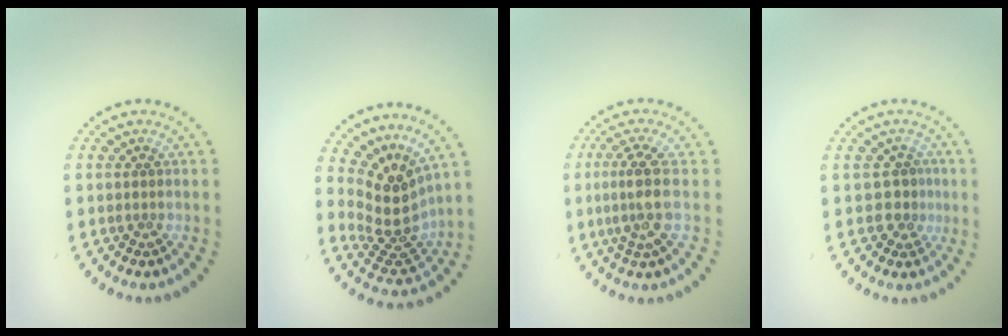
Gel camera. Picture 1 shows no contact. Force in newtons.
{"total": 4.1, "press": 2.7, "slide": 3.0}
{"total": 3.1, "press": 2.4, "slide": 1.9}
{"total": 1.9, "press": 1.6, "slide": 1.1}